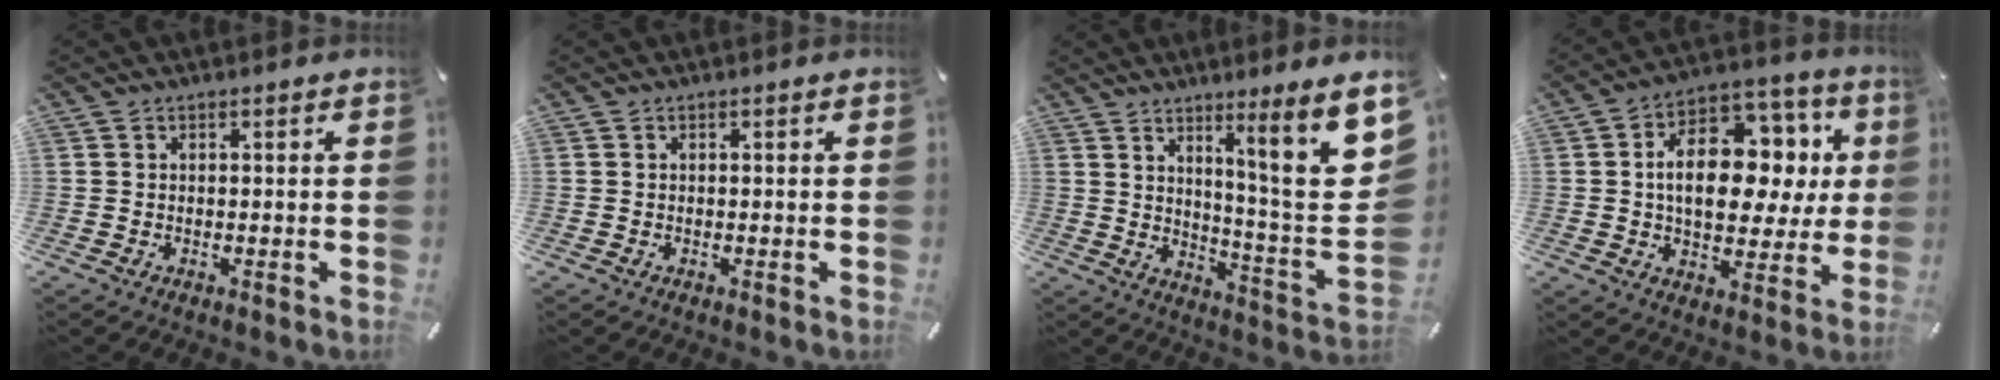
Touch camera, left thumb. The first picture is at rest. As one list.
[{"total": 0.0}, {"total": 15.7, "force": [8.2, 0.7, 13.4], "torque": [-0.198, -0.074, 0.114]}, {"total": 17.1, "force": [2.9, 11.1, 12.7], "torque": [-0.201, -0.011, 0.054]}]